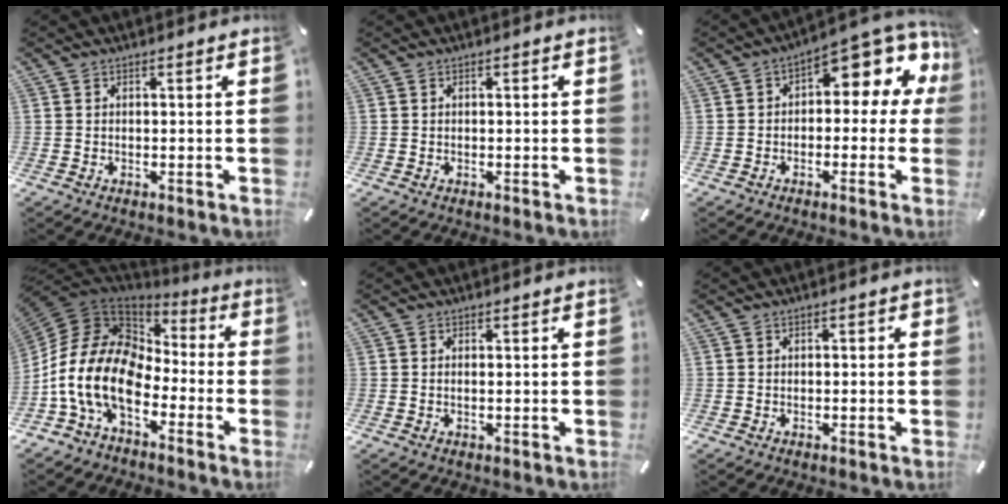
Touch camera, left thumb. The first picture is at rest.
{"total": 0.0}
{"total": 10.3, "force": [5.8, 4.5, 7.2], "torque": [-0.095, -0.056, 0.097]}
{"total": 16.9, "force": [-6.9, 10.7, 11.2], "torque": [-0.256, 0.015, -0.128]}
{"total": 0.7, "force": [0.1, 0.2, 0.6], "torque": [-0.005, -0.004, 0.001]}
{"total": 0.9, "force": [-0.5, 0.8, 0.1], "torque": [-0.002, 0.004, -0.011]}